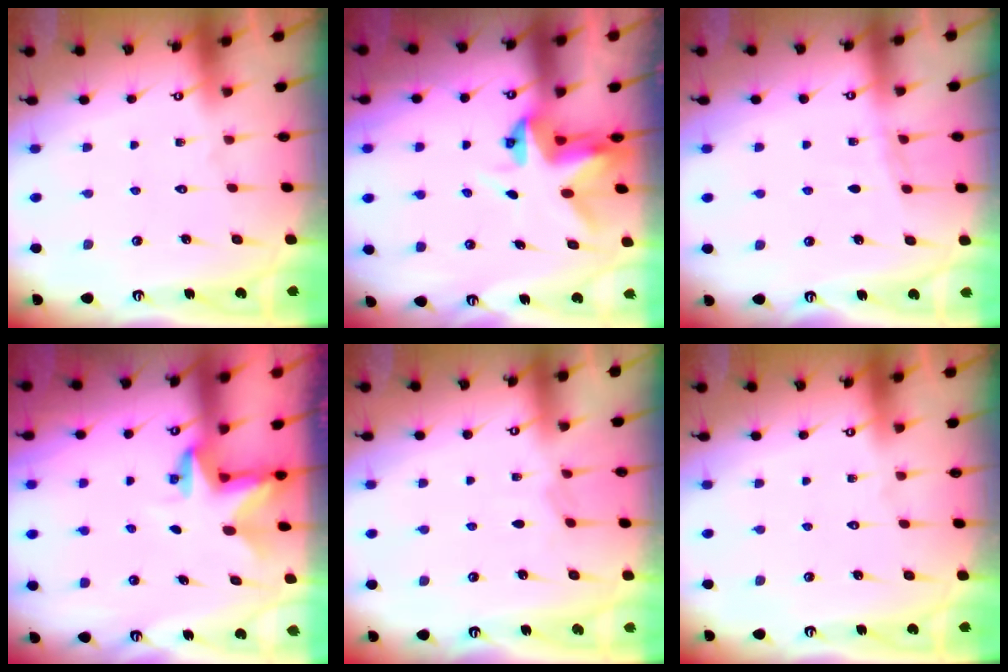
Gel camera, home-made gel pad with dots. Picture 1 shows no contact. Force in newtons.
{"total": 4.4, "press": 4.3, "slide": 0.3}
{"total": 4.8, "press": 4.8, "slide": 0.5}
{"total": 2.9, "press": 2.9, "slide": 0.2}
{"total": 2.6, "press": 2.5, "slide": 0.5}
{"total": 0.0}